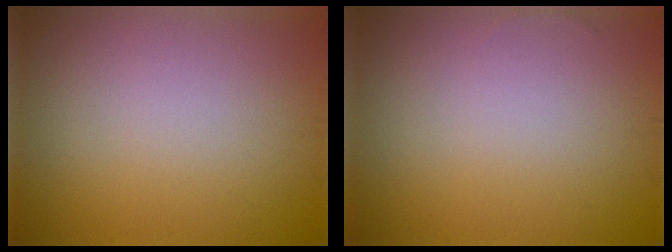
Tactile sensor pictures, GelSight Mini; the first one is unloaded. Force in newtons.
{"total": 0.0}